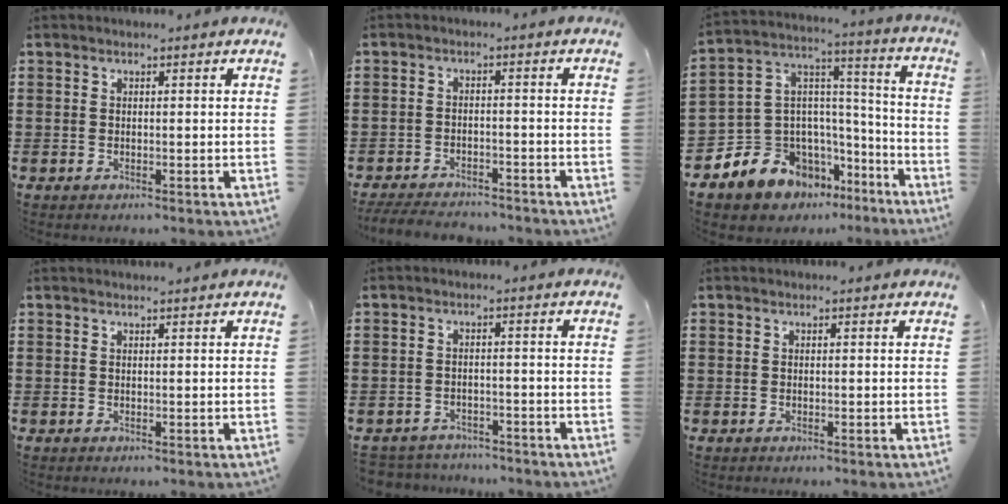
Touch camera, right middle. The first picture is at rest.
{"total": 4.1, "force": [-3.9, 0.8, 0.6], "torque": [-0.016, 0.003, -0.084]}
{"total": 8.7, "force": [-6.4, 6.0, -0.1], "torque": [-0.043, -0.015, -0.125]}
{"total": 0.5, "force": [0.5, 0.0, 0.0], "torque": [-0.002, 0.000, 0.010]}
{"total": 2.9, "force": [-2.9, 0.6, -0.3], "torque": [-0.002, 0.001, -0.064]}
{"total": 0.0}